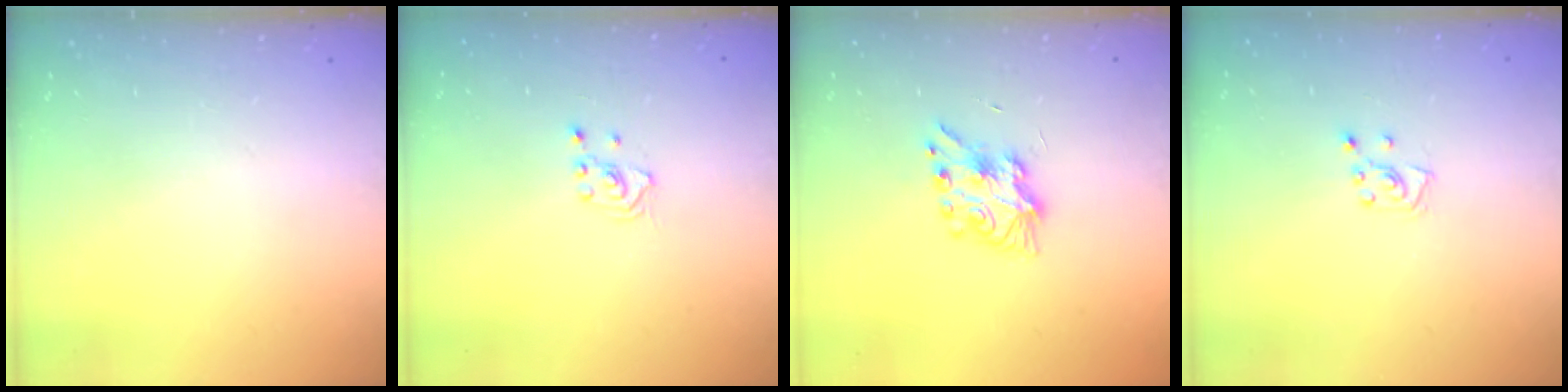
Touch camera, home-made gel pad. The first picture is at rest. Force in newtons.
{"total": 2.0, "press": 2.0, "slide": 0.3}
{"total": 7.6, "press": 7.6, "slide": 0.6}
{"total": 5.9, "press": 5.8, "slide": 0.7}